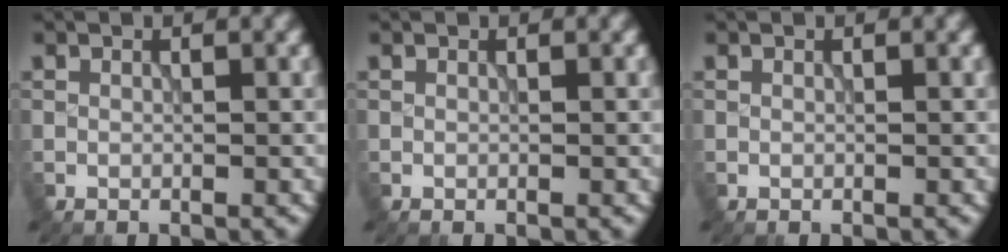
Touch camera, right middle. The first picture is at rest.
{"total": 0.0}
{"total": 0.0}